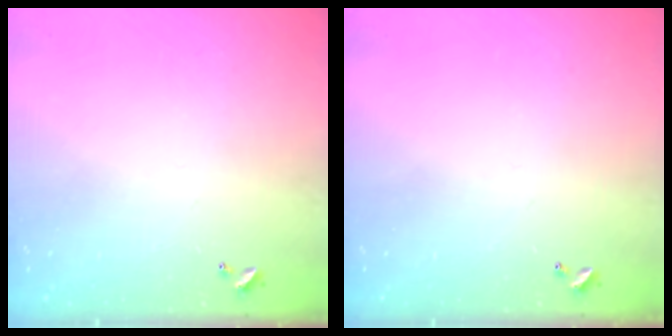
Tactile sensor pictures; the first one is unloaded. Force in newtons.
{"total": 0.0}